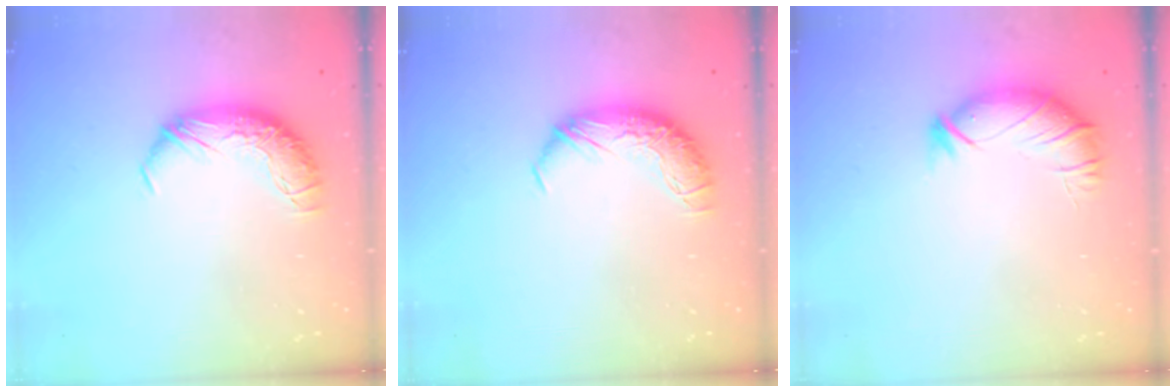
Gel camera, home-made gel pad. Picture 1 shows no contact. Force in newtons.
{"total": 0.0}
{"total": 3.0, "press": 2.4, "slide": 1.9}